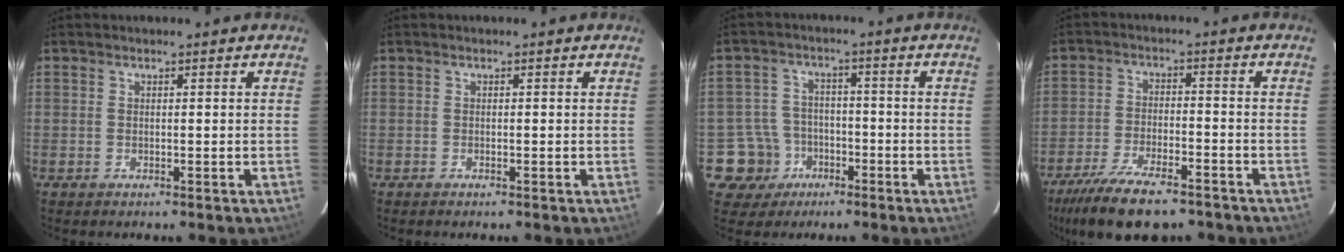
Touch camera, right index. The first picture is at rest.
{"total": 0.0}
{"total": 7.8, "force": [-3.6, 6.9, 0.1], "torque": [-0.024, 0.028, -0.054]}
{"total": 15.4, "force": [-11.9, 4.9, 8.5], "torque": [-0.186, -0.029, -0.199]}